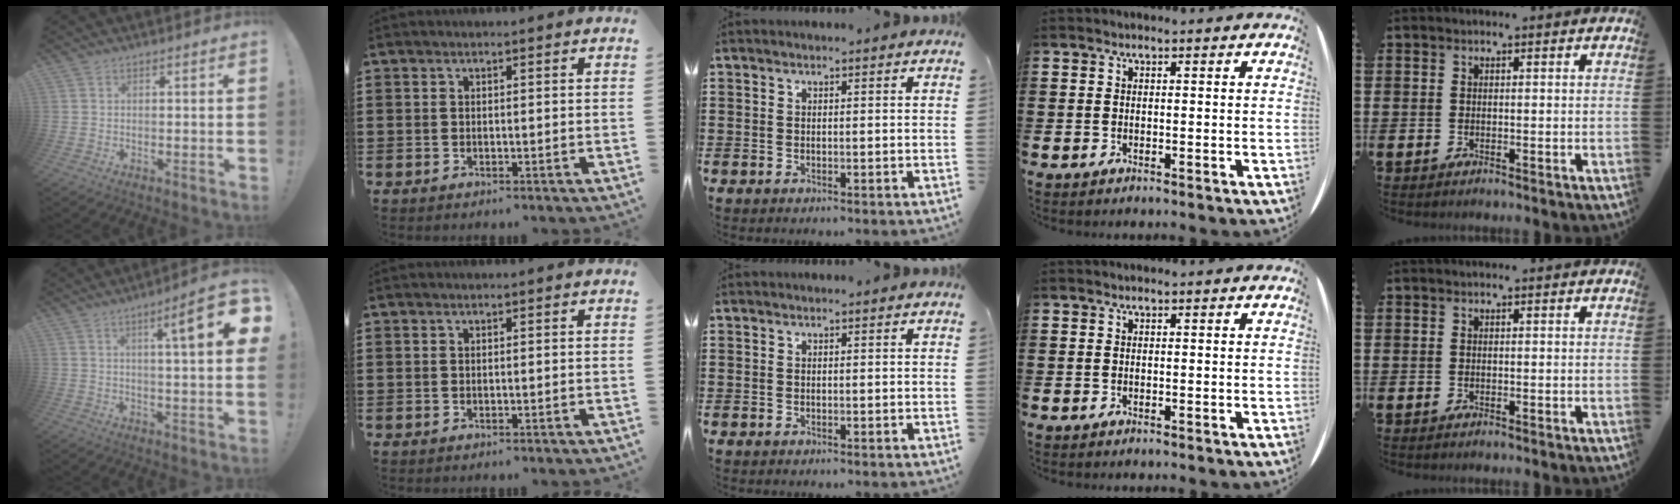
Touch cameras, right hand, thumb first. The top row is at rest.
{"thumb": {"total": 13.3, "force": [4.3, 1.3, 12.5], "torque": [-0.176, -0.021, 0.052]}}